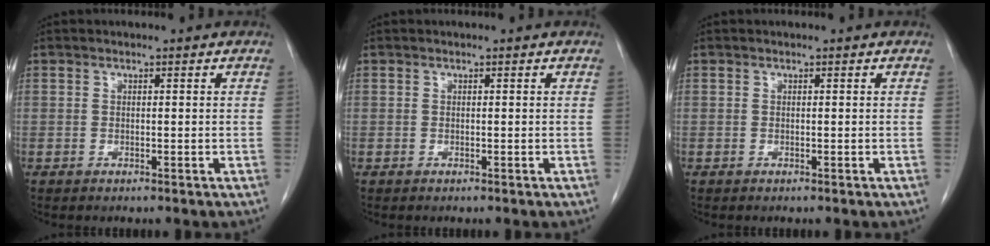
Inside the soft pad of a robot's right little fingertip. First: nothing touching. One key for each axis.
{"total": 0.0}
{"total": 0.0}